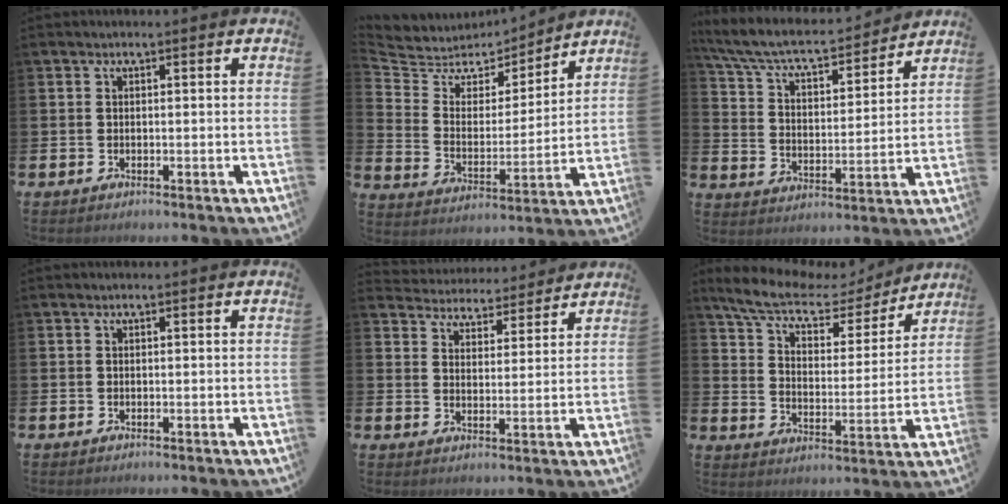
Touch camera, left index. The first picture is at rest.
{"total": 5.3, "force": [4.7, 2.5, 0.1], "torque": [-0.045, -0.044, 0.078]}
{"total": 7.6, "force": [6.8, 1.9, 2.7], "torque": [-0.088, -0.049, 0.114]}
{"total": 0.0}
{"total": 4.4, "force": [4.2, 1.0, -0.5], "torque": [-0.011, -0.038, 0.073]}
{"total": 7.9, "force": [6.8, 2.6, 3.2], "torque": [-0.093, -0.042, 0.113]}